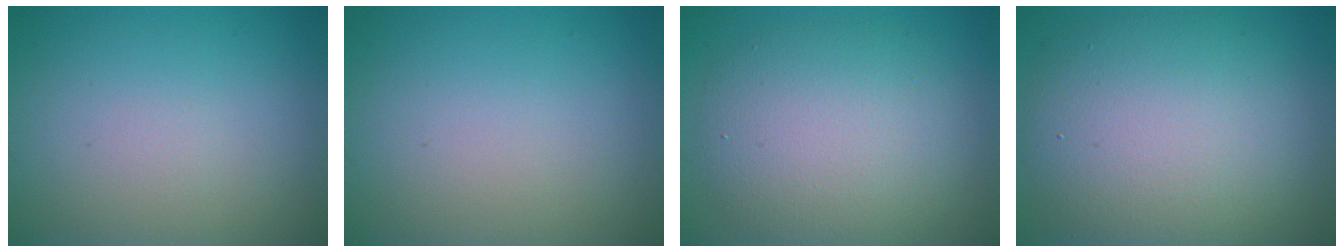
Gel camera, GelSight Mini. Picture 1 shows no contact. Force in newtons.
{"total": 0.0}
{"total": 7.0, "press": 7.0, "slide": 0.3}
{"total": 10.7, "press": 10.6, "slide": 0.5}